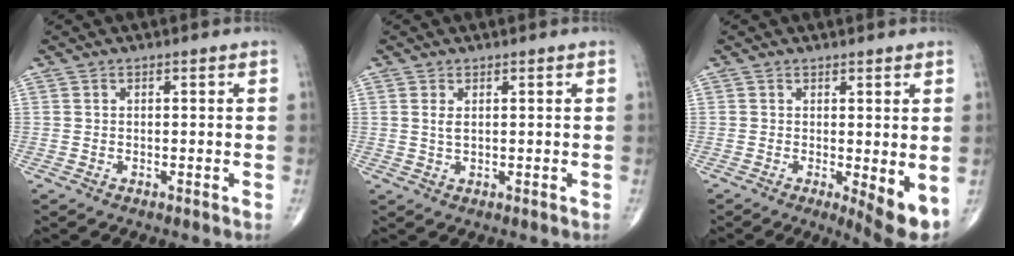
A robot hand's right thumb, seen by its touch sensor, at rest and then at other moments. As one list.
[{"total": 1.6, "force": [0.6, 0.7, 1.4], "torque": [-0.028, -0.001, 0.017]}, {"total": 5.8, "force": [-0.4, 1.6, 5.5], "torque": [-0.075, -0.016, -0.003]}]